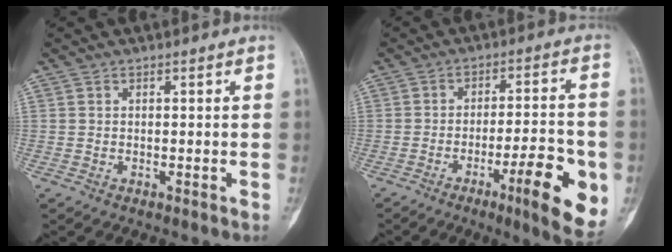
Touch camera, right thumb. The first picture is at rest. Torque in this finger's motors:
{"motor_torque": [0.59, 1.09, 0.29, 0.27, 0.01]}